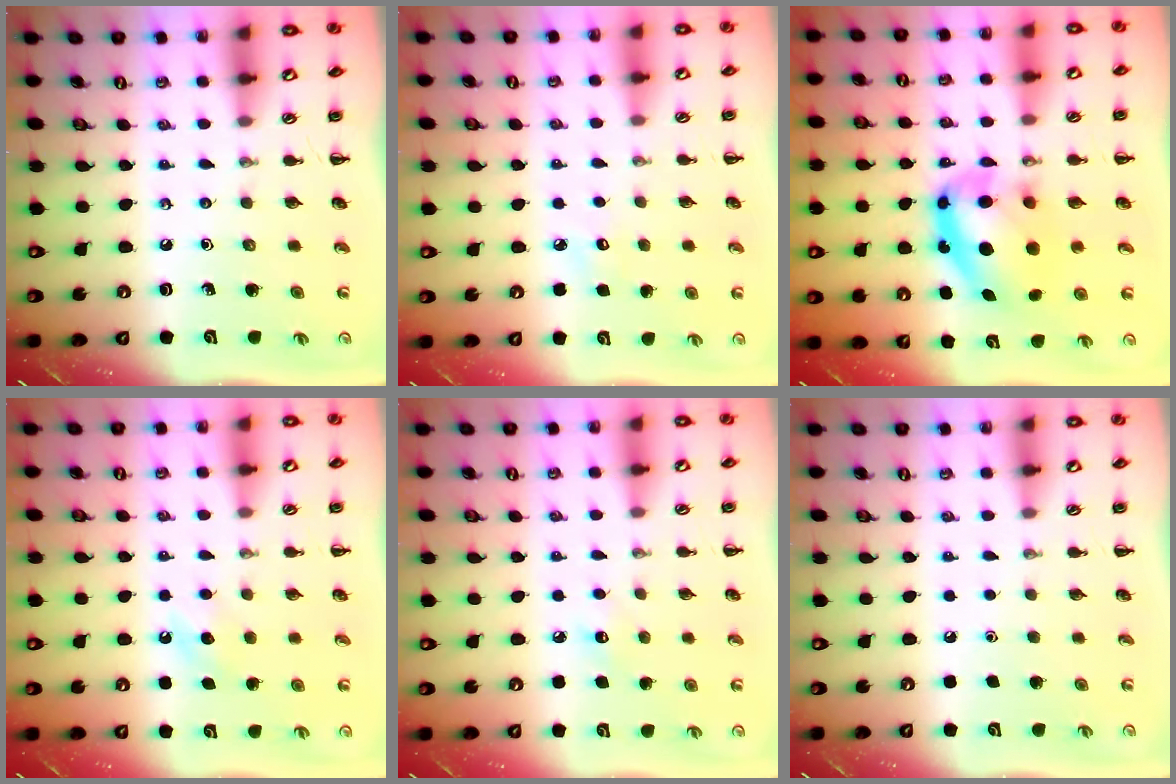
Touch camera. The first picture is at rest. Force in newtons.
{"total": 4.3, "press": 4.2, "slide": 1.3}
{"total": 10.9, "press": 10.6, "slide": 2.5}
{"total": 5.7, "press": 5.5, "slide": 1.6}
{"total": 5.8, "press": 5.7, "slide": 1.5}
{"total": 1.7, "press": 1.7, "slide": 0.1}